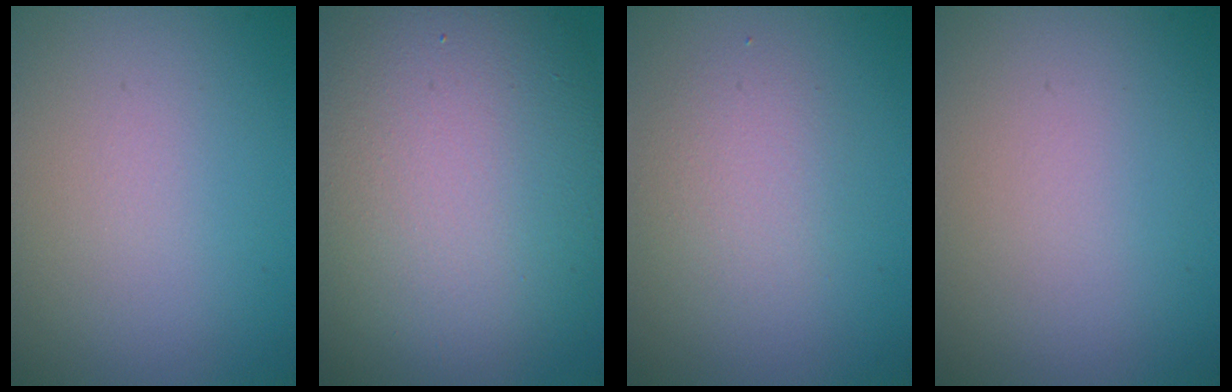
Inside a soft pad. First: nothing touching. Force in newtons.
{"total": 13.4, "press": 13.4, "slide": 1.2}
{"total": 2.1, "press": 2.1, "slide": 0.2}
{"total": 0.0}